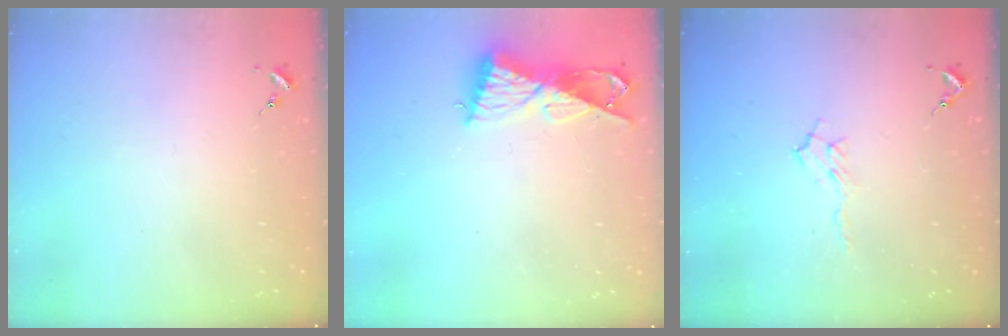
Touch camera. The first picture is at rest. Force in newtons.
{"total": 9.2, "press": 9.1, "slide": 0.8}
{"total": 5.6, "press": 5.6, "slide": 0.8}